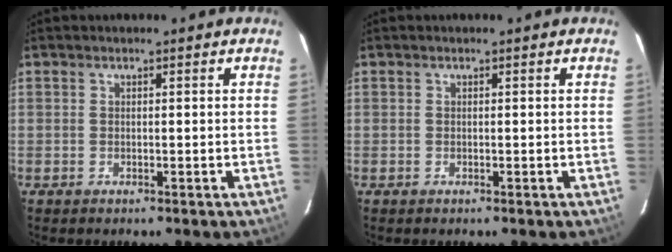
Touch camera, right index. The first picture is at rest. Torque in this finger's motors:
{"motor_torque": [0.00, 0.00, 0.00, 0.00]}